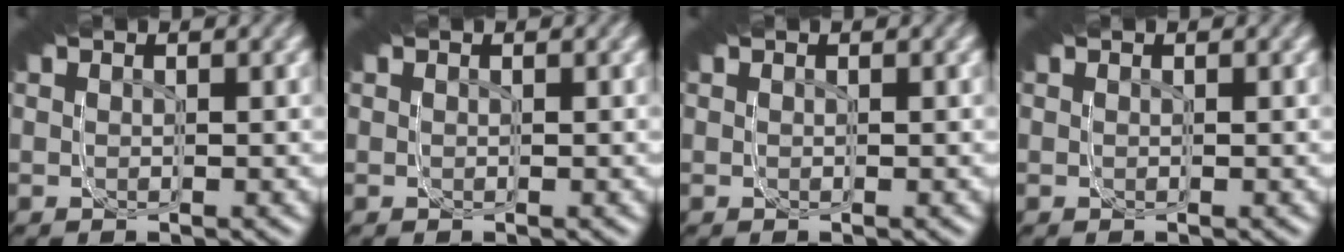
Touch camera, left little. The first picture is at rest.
{"total": 0.0}
{"total": 0.0}
{"total": 0.0}